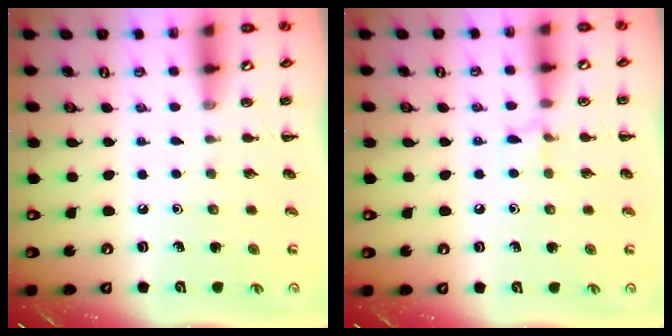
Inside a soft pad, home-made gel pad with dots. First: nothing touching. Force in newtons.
{"total": 4.8, "press": 4.5, "slide": 1.4}